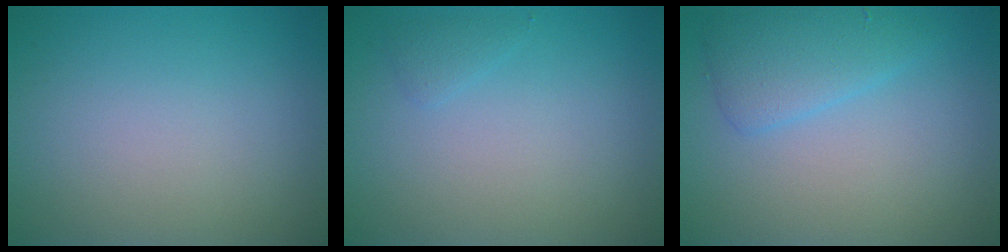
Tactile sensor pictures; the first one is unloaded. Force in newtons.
{"total": 0.8, "press": 0.8, "slide": 0.0}
{"total": 2.9, "press": 2.9, "slide": 0.1}